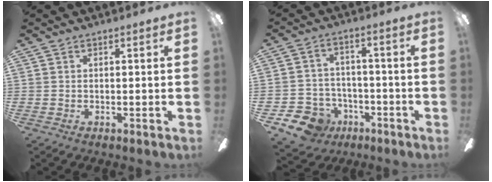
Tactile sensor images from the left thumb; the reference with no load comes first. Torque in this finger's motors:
{"motor_torque": [-0.34, 0.43, -0.30, 0.36, 0.01]}